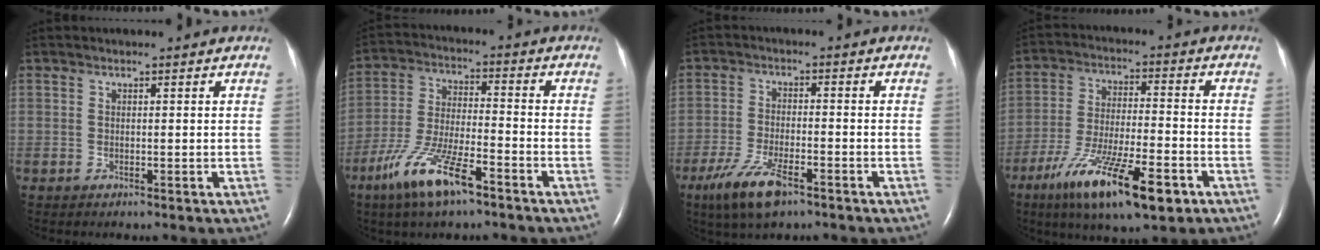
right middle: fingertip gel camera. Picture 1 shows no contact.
{"total": 11.6, "force": [-7.2, 2.3, 8.8], "torque": [-0.183, -0.013, -0.133]}
{"total": 8.0, "force": [-5.0, 2.1, 5.8], "torque": [-0.125, -0.015, -0.088]}
{"total": 16.0, "force": [-8.9, 3.1, 12.9], "torque": [-0.226, -0.025, -0.145]}